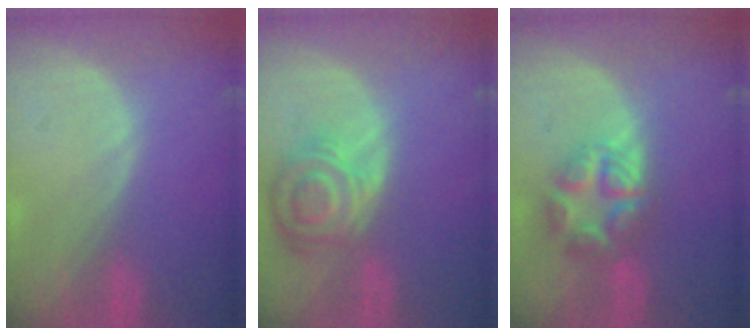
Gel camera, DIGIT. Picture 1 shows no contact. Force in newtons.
{"total": 8.4, "press": 7.4, "slide": 3.8}
{"total": 6.7, "press": 6.7, "slide": 0.3}